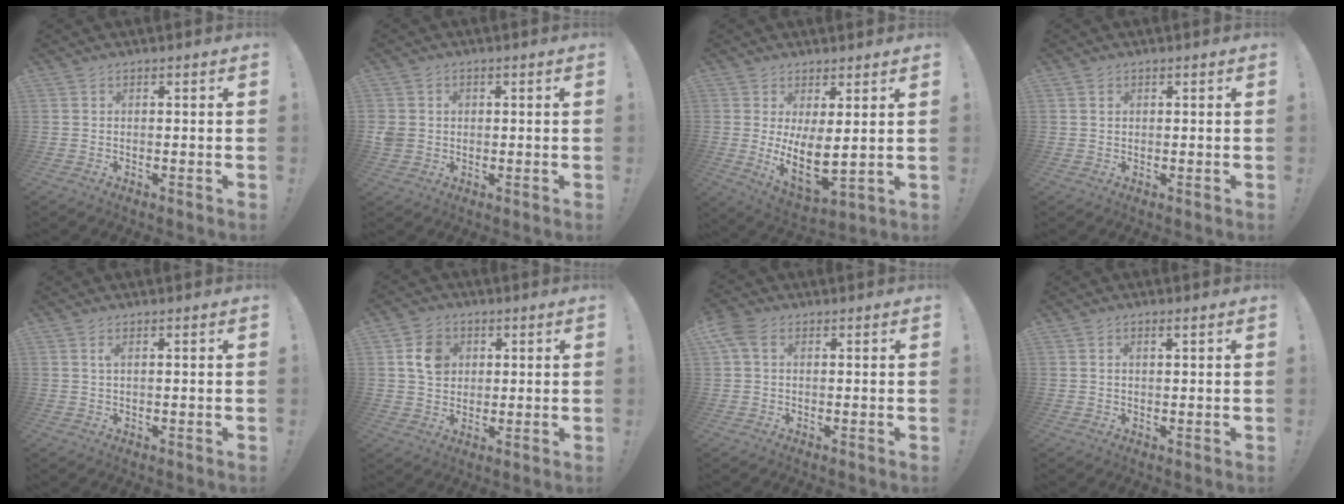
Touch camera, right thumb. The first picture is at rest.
{"total": 3.6, "force": [0.3, 3.3, 1.4], "torque": [-0.034, 0.003, 0.008]}
{"total": 9.6, "force": [2.2, 3.9, 8.5], "torque": [-0.129, -0.049, 0.045]}
{"total": 1.1, "force": [0.5, 0.8, 0.4], "torque": [-0.004, 0.001, 0.009]}
{"total": 1.5, "force": [0.5, 0.0, 1.4], "torque": [-0.027, 0.001, 0.007]}
{"total": 8.1, "force": [2.6, 6.7, 3.6], "torque": [-0.040, -0.002, 0.048]}
{"total": 4.6, "force": [1.6, 3.2, 3.0], "torque": [-0.073, 0.005, 0.033]}
{"total": 1.5, "force": [0.6, 0.4, 1.3], "torque": [-0.024, 0.002, 0.009]}